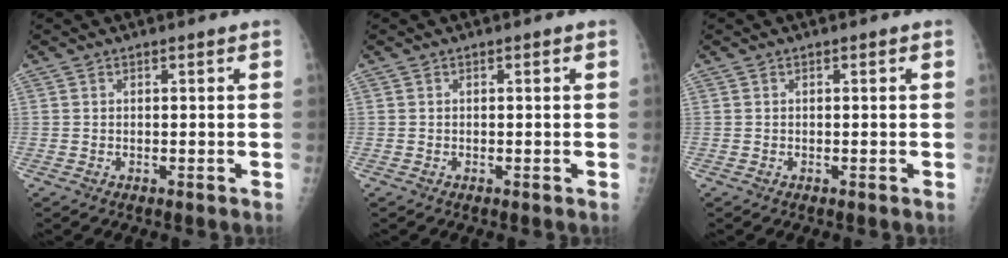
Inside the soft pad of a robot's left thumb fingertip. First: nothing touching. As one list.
[{"total": 0.0}, {"total": 0.0}]